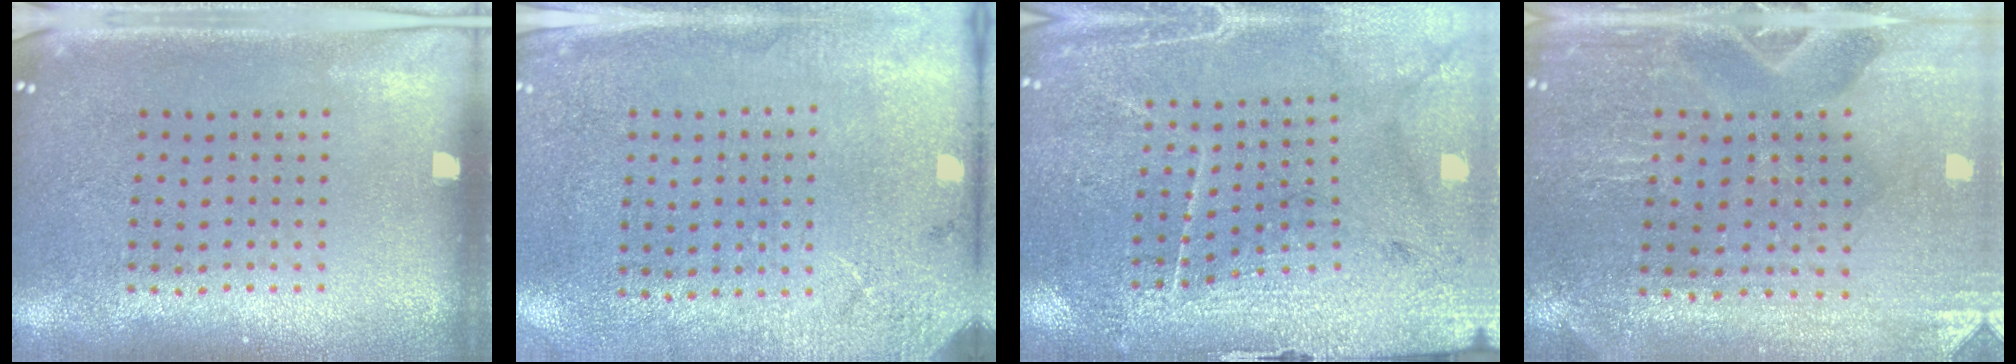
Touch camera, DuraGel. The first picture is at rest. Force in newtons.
{"total": 2.6, "press": 2.1, "slide": 1.5}
{"total": 3.1, "press": 3.1, "slide": 0.1}
{"total": 0.8, "press": 0.8, "slide": 0.2}